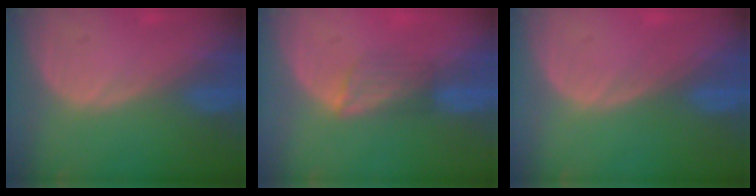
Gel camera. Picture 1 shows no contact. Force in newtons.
{"total": 3.5, "press": 3.2, "slide": 1.4}
{"total": 0.0}